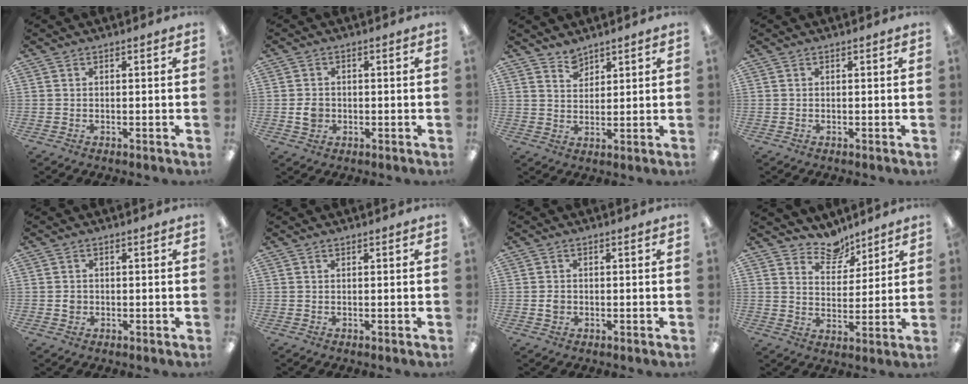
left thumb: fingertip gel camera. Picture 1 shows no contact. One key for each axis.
{"total": 3.4, "fx": -0.4, "fy": 2.8, "fz": 1.8, "tx": -0.023, "ty": 0.002, "tz": -0.009}
{"total": 3.8, "fx": 3.5, "fy": 1.6, "fz": 0.1, "tx": 0.005, "ty": -0.023, "tz": 0.065}
{"total": 0.0}
{"total": 1.5, "fx": -0.1, "fy": 1.4, "fz": 0.6, "tx": -0.004, "ty": 0.002, "tz": -0.006}
{"total": 0.0}
{"total": 1.7, "fx": -0.1, "fy": 1.4, "fz": 0.8, "tx": -0.016, "ty": 0.005, "tz": -0.005}
{"total": 8.2, "fx": 7.1, "fy": 3.8, "fz": 1.4, "tx": -0.025, "ty": -0.047, "tz": 0.131}